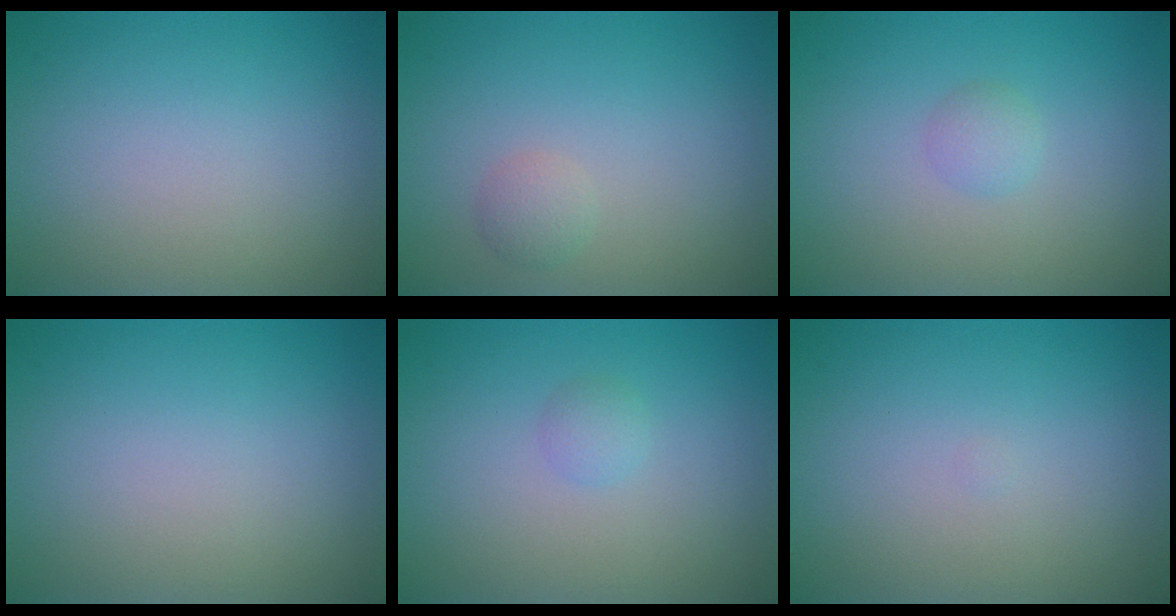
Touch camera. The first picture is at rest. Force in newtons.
{"total": 1.2, "press": 1.2, "slide": 0.0}
{"total": 1.1, "press": 1.1, "slide": 0.1}
{"total": 0.0}
{"total": 0.9, "press": 0.9, "slide": 0.1}
{"total": 0.0}